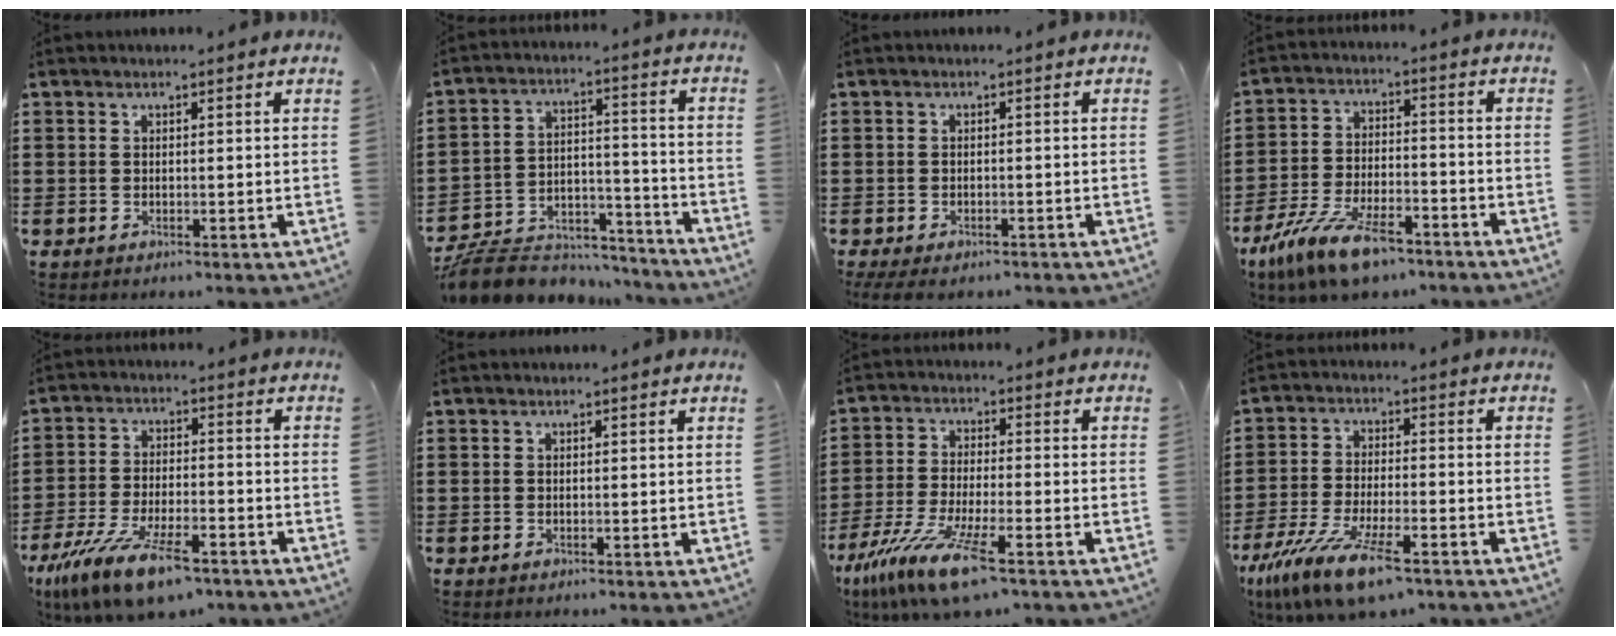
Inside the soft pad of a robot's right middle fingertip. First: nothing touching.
{"total": 8.2, "force": [-7.7, 2.3, 1.4], "torque": [-0.031, 0.020, -0.153]}
{"total": 1.5, "force": [-1.3, 0.5, 0.4], "torque": [-0.011, 0.001, -0.028]}
{"total": 10.9, "force": [-8.2, 2.8, 6.6], "torque": [-0.140, 0.014, -0.159]}
{"total": 11.7, "force": [-8.5, 2.6, 7.6], "torque": [-0.162, 0.005, -0.163]}
{"total": 0.0}
{"total": 11.0, "force": [-7.5, 1.2, 8.0], "torque": [-0.173, -0.013, -0.147]}
{"total": 11.2, "force": [-8.0, 1.9, 7.6], "torque": [-0.165, -0.004, -0.154]}